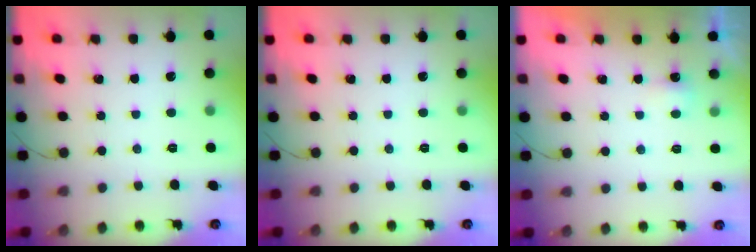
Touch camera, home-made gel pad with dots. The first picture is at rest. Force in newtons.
{"total": 0.0}
{"total": 2.4, "press": 2.3, "slide": 0.5}